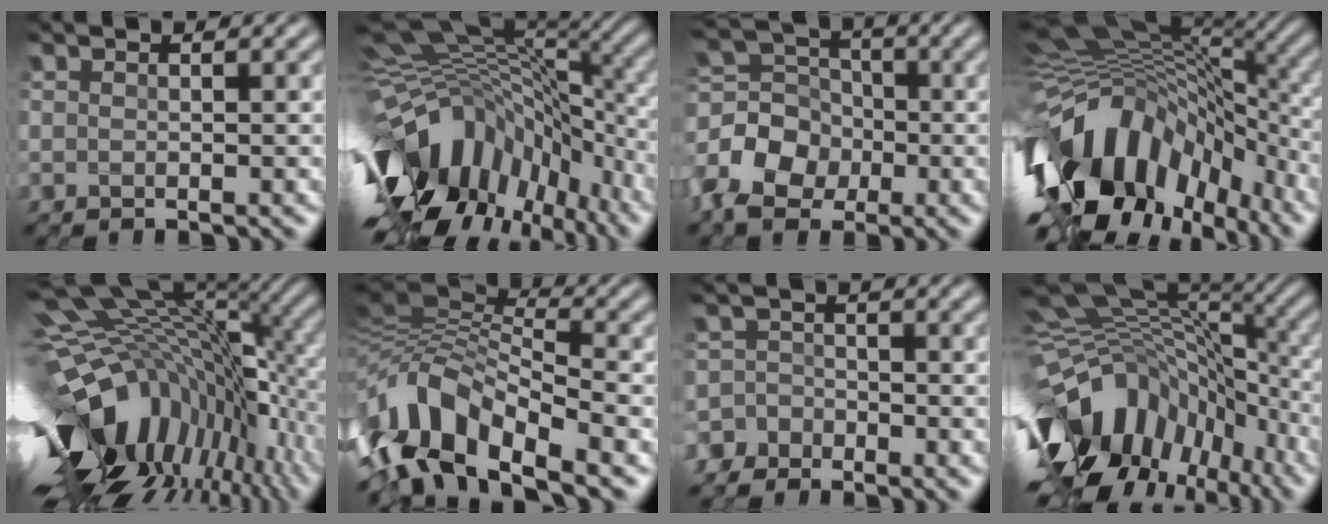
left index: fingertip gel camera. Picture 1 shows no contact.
{"total": 15.4, "force": [-5.2, 8.2, 11.9], "torque": [-0.246, 0.007, -0.091]}
{"total": 5.9, "force": [-2.7, 4.2, 3.3], "torque": [-0.080, 0.009, -0.058]}
{"total": 15.2, "force": [-5.1, 8.9, 11.2], "torque": [-0.229, 0.002, -0.098]}
{"total": 17.4, "force": [-1.7, 8.4, 15.1], "torque": [-0.258, -0.015, 0.000]}
{"total": 9.6, "force": [-5.3, 4.2, 6.8], "torque": [-0.130, 0.016, -0.107]}
{"total": 5.5, "force": [-4.0, 3.8, 0.1], "torque": [0.010, -0.006, -0.086]}
{"total": 14.9, "force": [-6.0, 8.7, 10.5], "torque": [-0.228, -0.003, -0.102]}